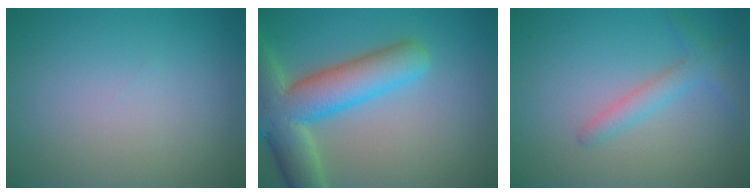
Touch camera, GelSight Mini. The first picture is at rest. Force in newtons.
{"total": 8.8, "press": 8.8, "slide": 0.7}
{"total": 2.2, "press": 2.2, "slide": 0.1}